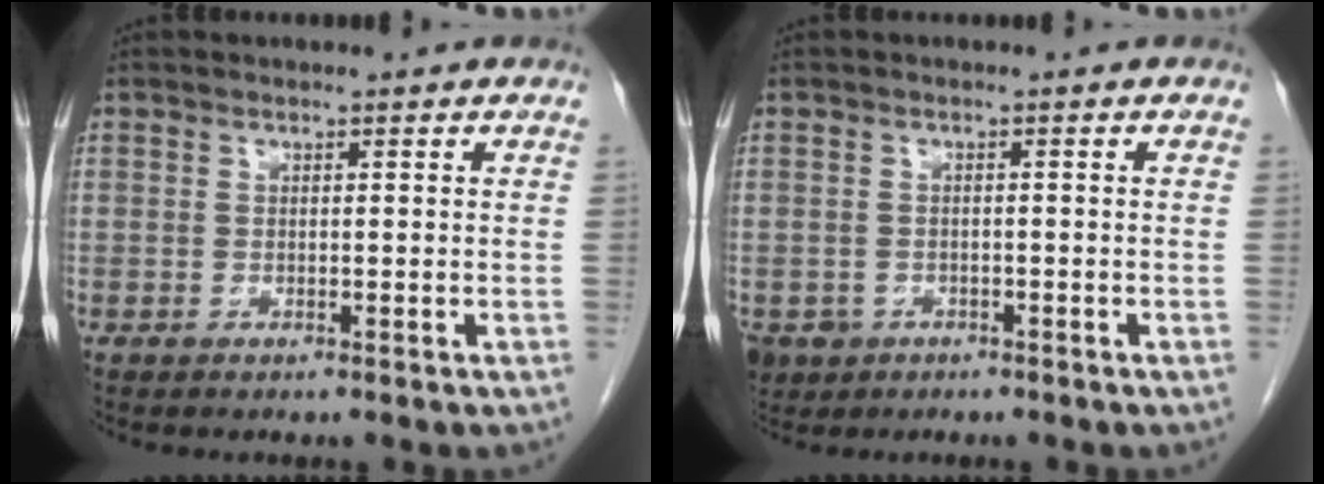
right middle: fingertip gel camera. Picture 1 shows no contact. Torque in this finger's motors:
{"motor_torque": [-0.22, -0.34, -0.04, -0.02]}